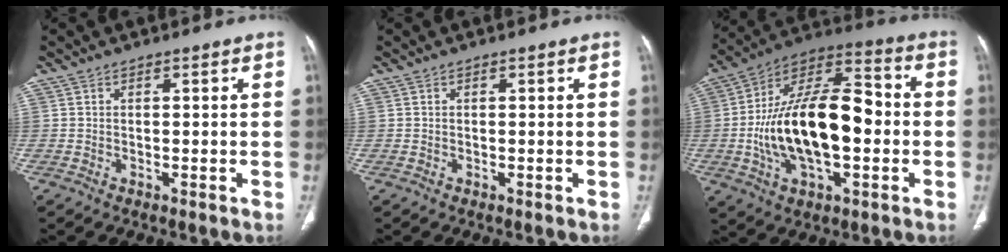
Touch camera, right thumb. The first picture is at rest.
{"total": 0.0}
{"total": 23.4, "force": [-2.3, 11.6, 20.2], "torque": [-0.353, 0.034, -0.040]}